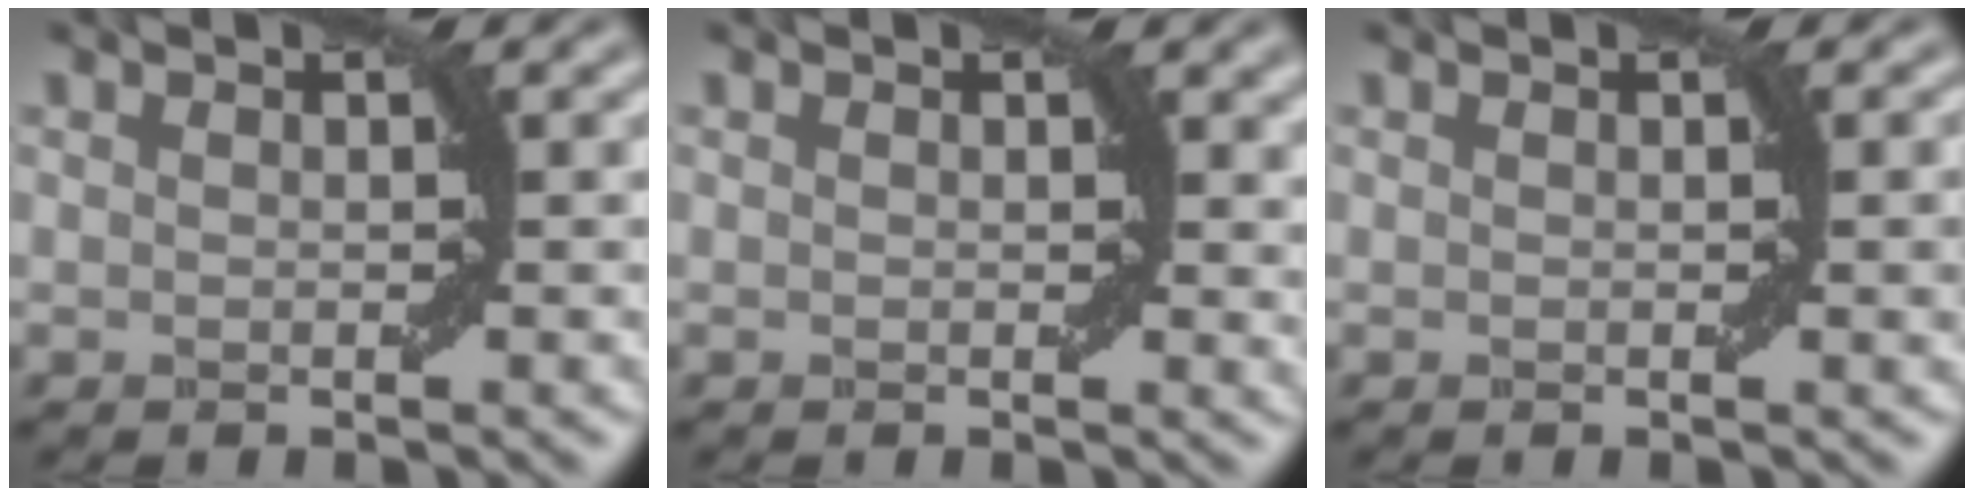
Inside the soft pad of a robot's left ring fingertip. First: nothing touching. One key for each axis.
{"total": 1.6, "fx": 0.6, "fy": 0.9, "fz": 1.1, "tx": -0.008, "ty": -0.004, "tz": 0.010}
{"total": 1.5, "fx": 0.2, "fy": 0.1, "fz": 1.5, "tx": -0.016, "ty": 0.002, "tz": 0.002}